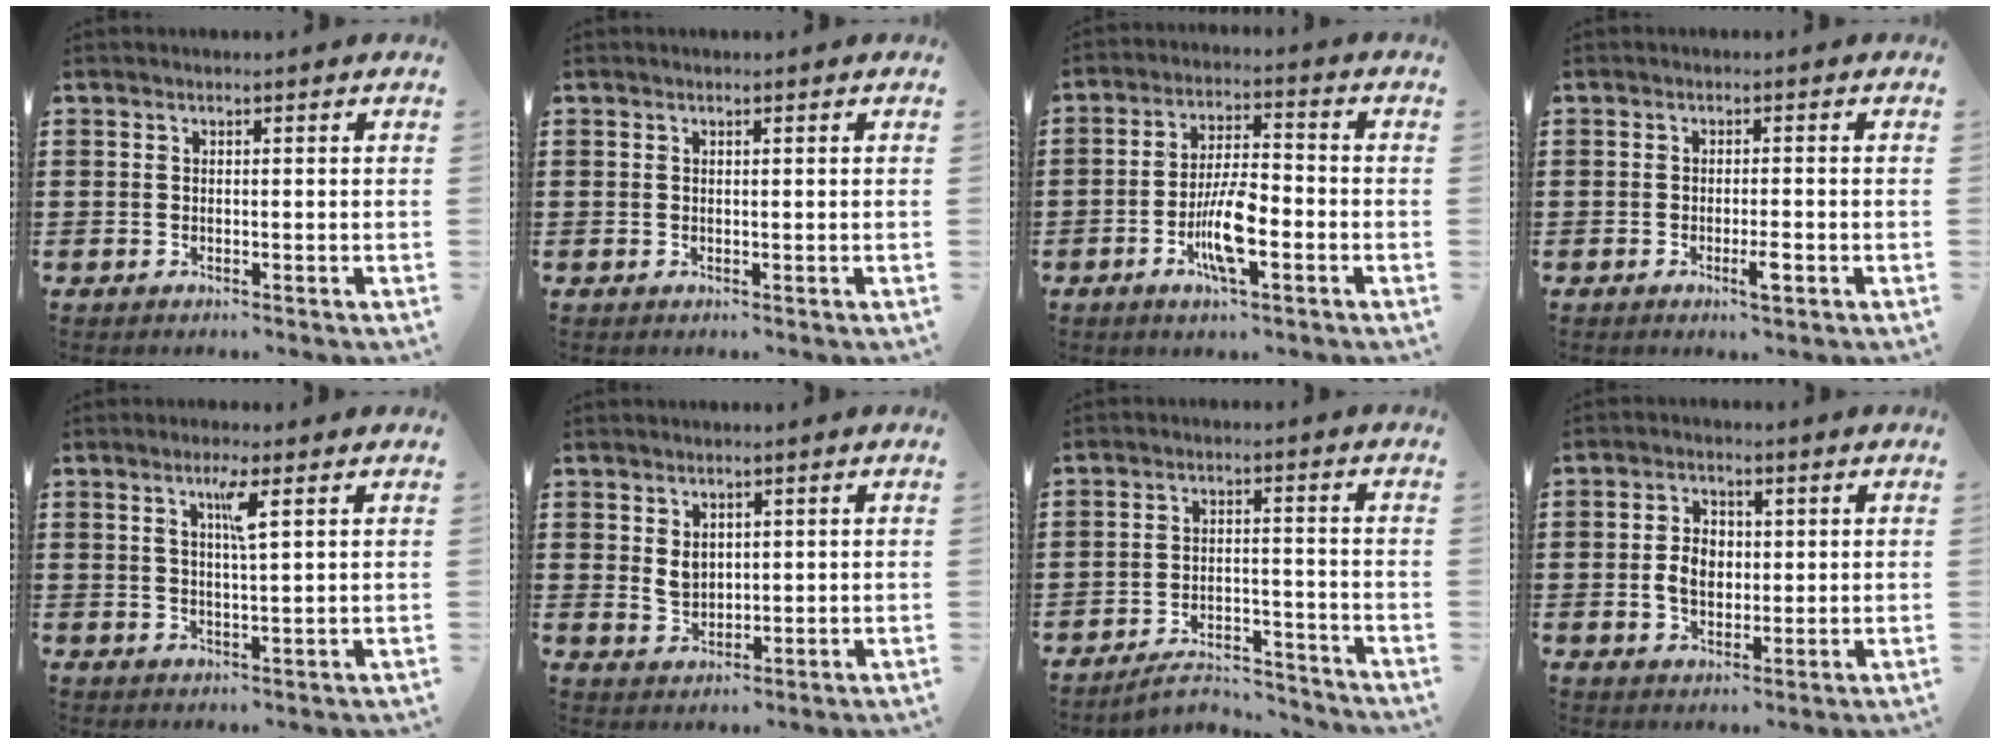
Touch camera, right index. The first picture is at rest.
{"total": 0.0}
{"total": 8.5, "force": [-3.0, 2.3, 7.6], "torque": [-0.156, -0.008, -0.057]}
{"total": 2.6, "force": [-1.3, 0.3, 2.3], "torque": [-0.045, -0.004, -0.024]}
{"total": 3.9, "force": [1.7, 0.2, 3.5], "torque": [-0.066, -0.002, 0.023]}
{"total": 2.7, "force": [1.0, 2.0, 1.6], "torque": [-0.029, 0.001, 0.019]}
{"total": 4.9, "force": [-4.6, 1.0, 1.3], "torque": [-0.029, 0.004, -0.091]}
{"total": 4.3, "force": [0.0, 3.1, 3.0], "torque": [-0.057, 0.008, -0.004]}